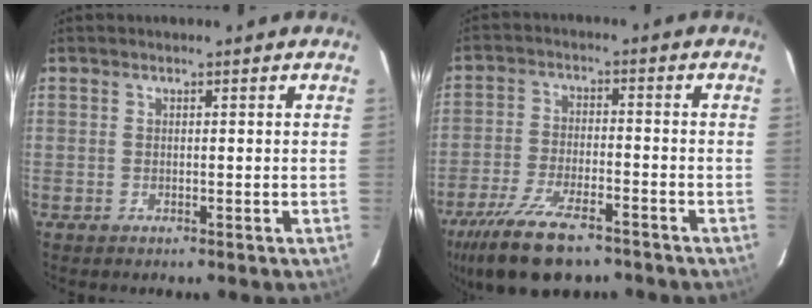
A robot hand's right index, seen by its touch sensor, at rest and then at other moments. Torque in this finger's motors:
{"motor_torque": [1.33, -0.80, 0.69, 0.17]}